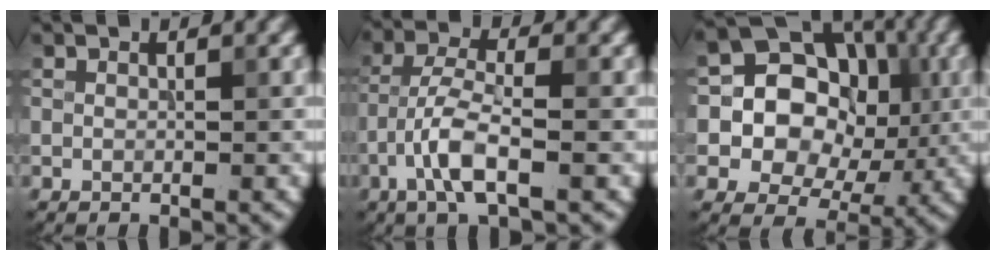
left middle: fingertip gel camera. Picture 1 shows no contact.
{"total": 4.7, "force": [-2.0, 1.3, 4.0], "torque": [-0.084, 0.006, -0.046]}
{"total": 12.1, "force": [0.8, 10.6, 5.9], "torque": [-0.092, 0.024, -0.007]}